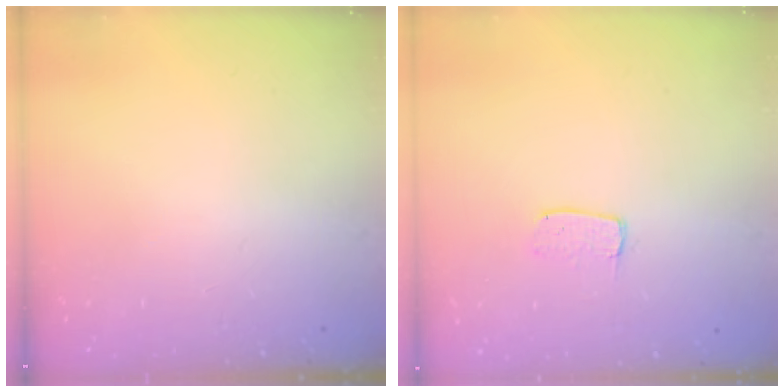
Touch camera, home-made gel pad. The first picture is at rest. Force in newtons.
{"total": 3.6, "press": 3.6, "slide": 0.2}